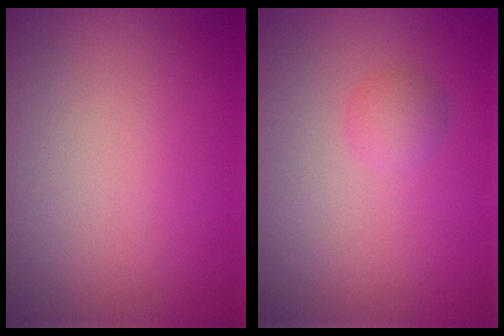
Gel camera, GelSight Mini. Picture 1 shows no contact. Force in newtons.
{"total": 1.3, "press": 1.3, "slide": 0.1}